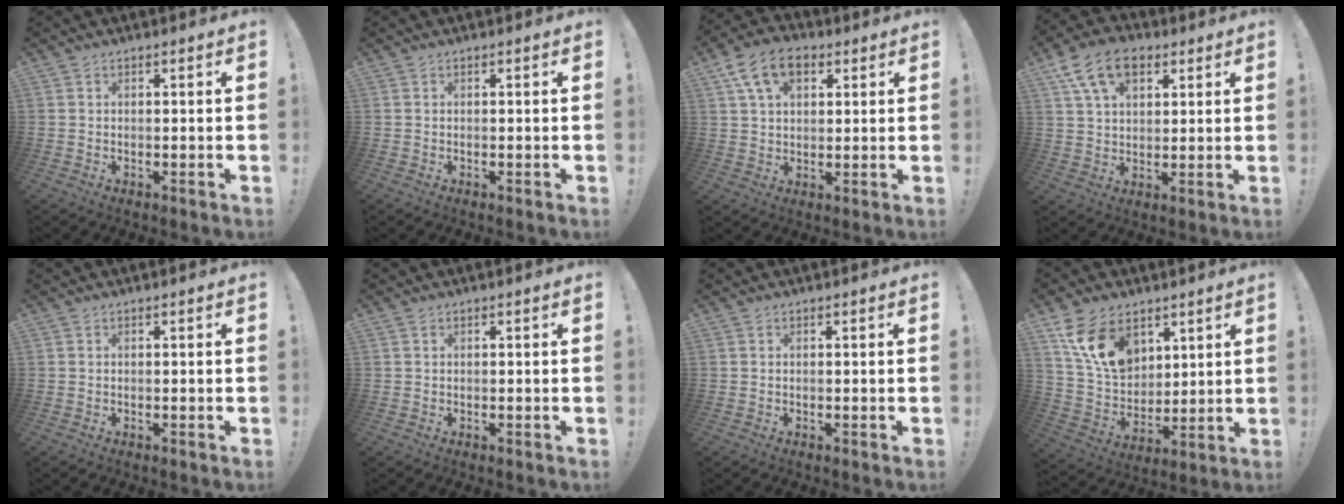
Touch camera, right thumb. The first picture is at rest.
{"total": 0.0}
{"total": 10.8, "force": [4.8, 6.6, 7.1], "torque": [-0.122, 0.007, 0.091]}
{"total": 12.4, "force": [6.0, 7.7, 7.7], "torque": [-0.135, -0.003, 0.115]}
{"total": 0.0}
{"total": 0.0}
{"total": 0.0}
{"total": 16.0, "force": [8.5, 10.4, 8.8], "torque": [-0.155, -0.038, 0.164]}